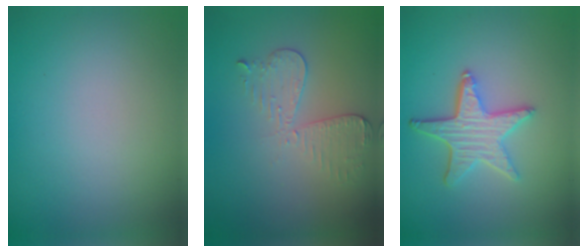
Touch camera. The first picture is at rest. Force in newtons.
{"total": 2.9, "press": 2.7, "slide": 1.2}
{"total": 4.4, "press": 3.7, "slide": 2.4}